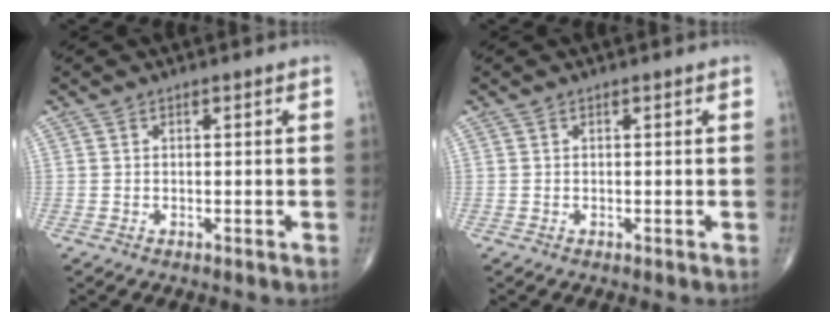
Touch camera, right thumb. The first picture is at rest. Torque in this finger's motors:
{"motor_torque": [-0.01, 0.02, -0.05, 0.05, 0.01]}